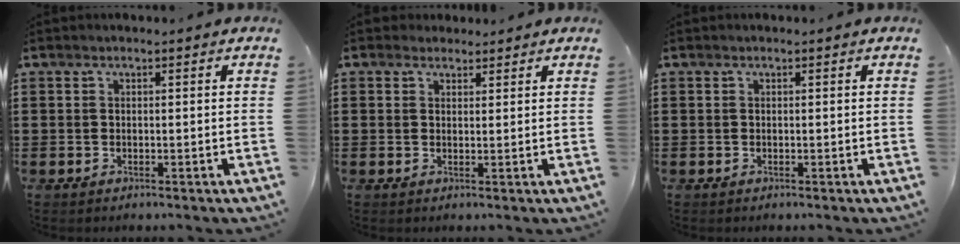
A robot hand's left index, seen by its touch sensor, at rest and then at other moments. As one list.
[{"total": 1.9, "force": [1.6, 1.0, 0.0], "torque": [-0.005, 0.006, 0.032]}, {"total": 0.0}]